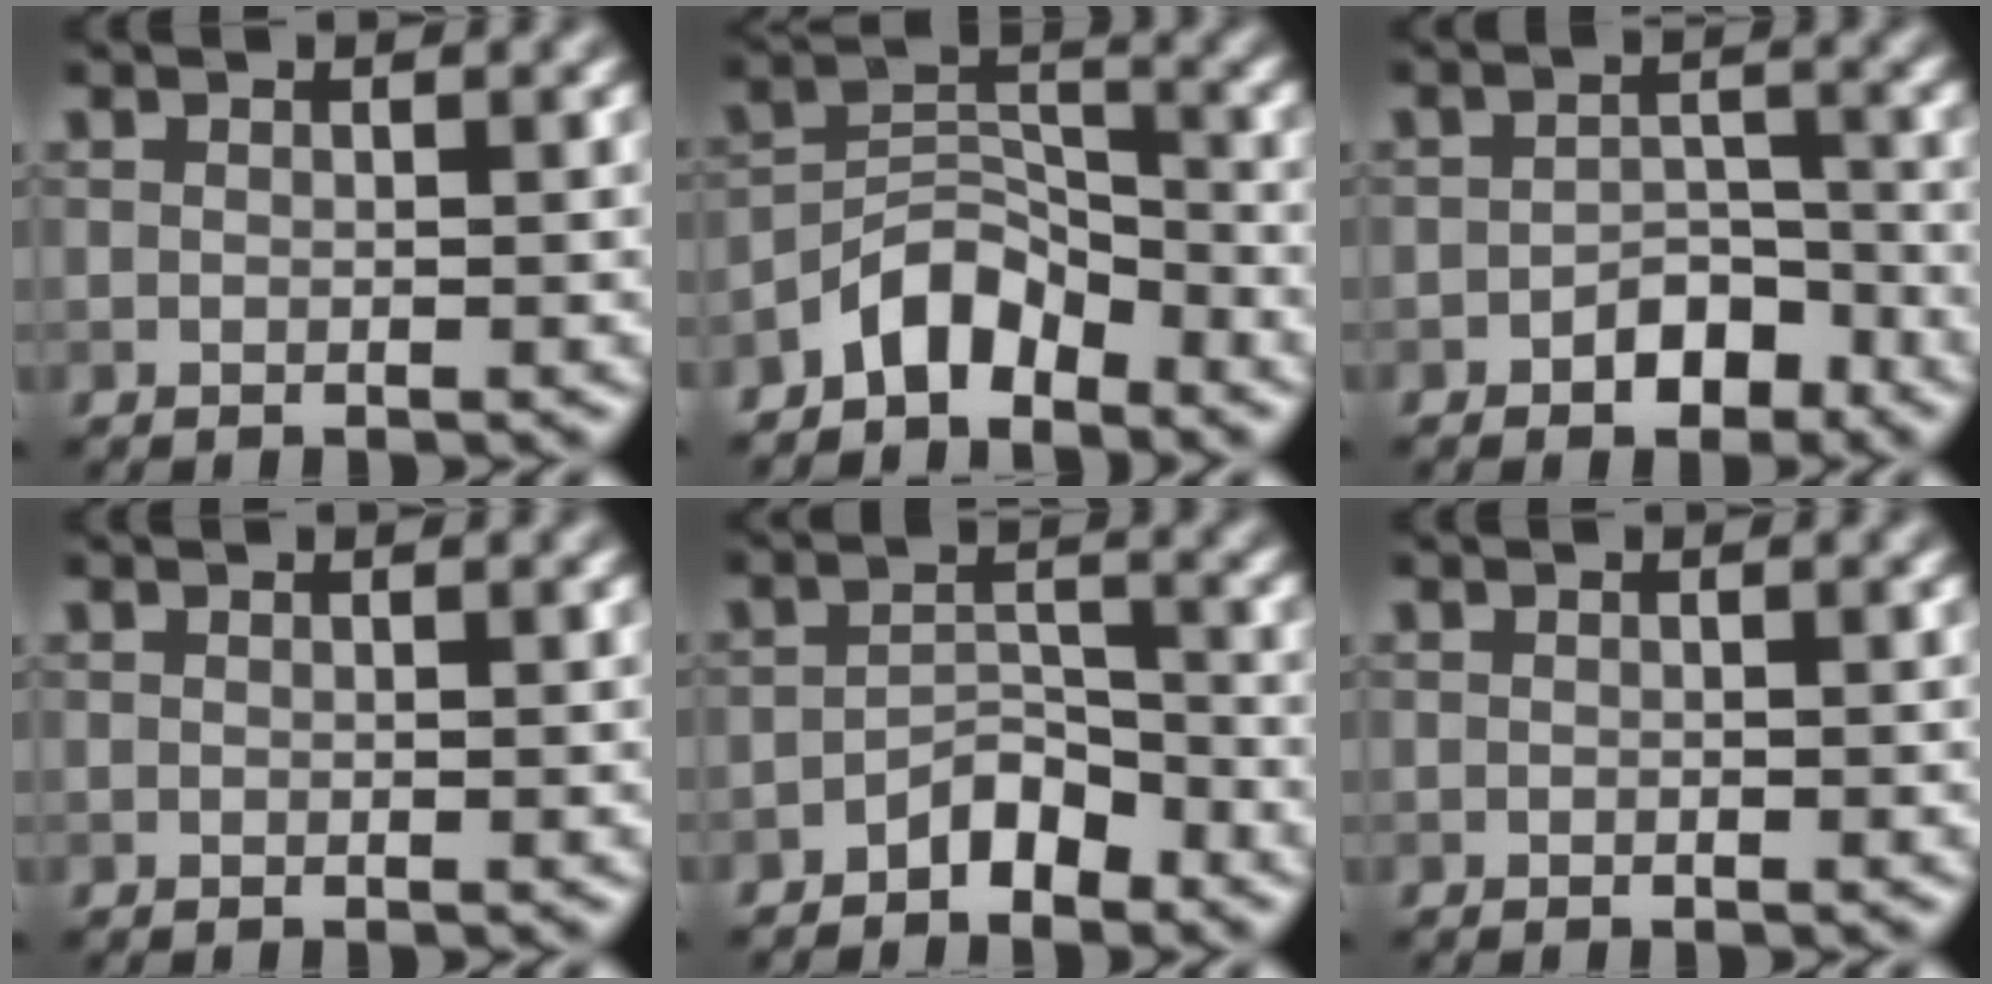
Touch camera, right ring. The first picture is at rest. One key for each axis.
{"total": 4.4, "fx": -3.4, "fy": 2.1, "fz": 1.8, "tx": -0.024, "ty": 0.016, "tz": -0.070}
{"total": 3.0, "fx": -1.8, "fy": 1.8, "fz": 1.5, "tx": -0.017, "ty": 0.008, "tz": -0.029}
{"total": 0.0}
{"total": 2.8, "fx": -2.1, "fy": 1.3, "fz": 1.4, "tx": -0.016, "ty": 0.014, "tz": -0.039}
{"total": 0.0}